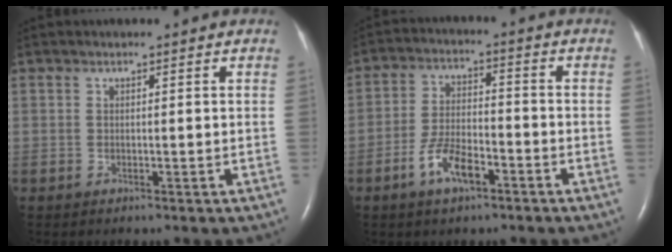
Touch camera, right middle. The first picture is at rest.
{"total": 7.0, "force": [-3.9, 2.5, 5.2], "torque": [-0.110, 0.003, -0.071]}